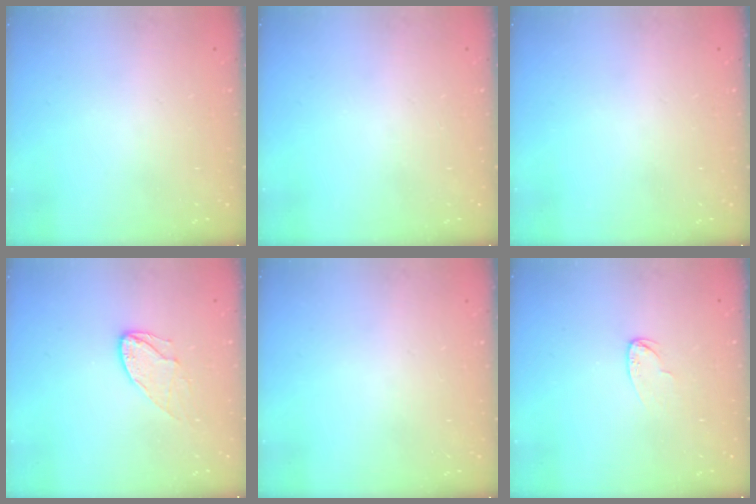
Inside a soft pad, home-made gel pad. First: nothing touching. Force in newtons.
{"total": 0.0}
{"total": 0.0}
{"total": 7.6, "press": 7.6, "slide": 0.3}
{"total": 0.0}
{"total": 3.9, "press": 3.9, "slide": 0.3}